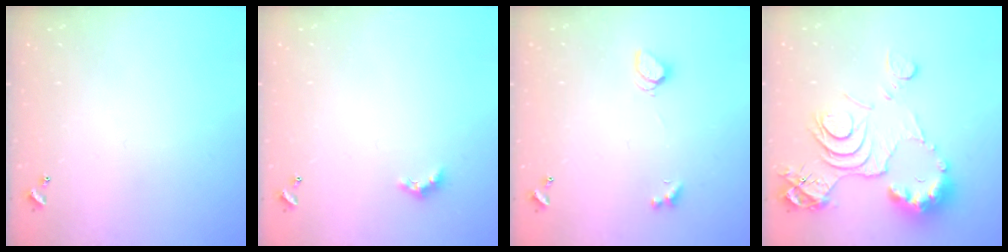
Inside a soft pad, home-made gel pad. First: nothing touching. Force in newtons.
{"total": 2.6, "press": 2.5, "slide": 0.6}
{"total": 2.2, "press": 2.1, "slide": 0.5}
{"total": 14.5, "press": 14.5, "slide": 1.1}